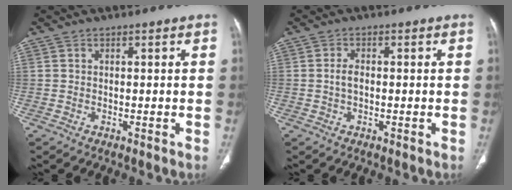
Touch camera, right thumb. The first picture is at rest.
{"total": 2.0, "force": [-0.2, 1.2, 1.6], "torque": [-0.034, 0.005, -0.006]}